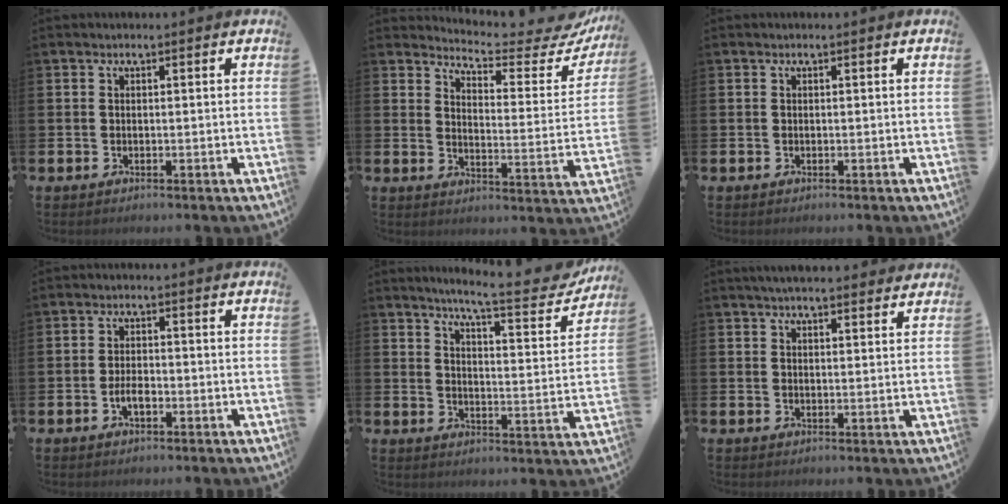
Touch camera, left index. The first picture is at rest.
{"total": 4.9, "force": [4.6, 0.8, 1.4], "torque": [-0.039, -0.046, 0.071]}
{"total": 0.0}
{"total": 2.4, "force": [-0.8, 1.2, 2.0], "torque": [-0.033, 0.003, -0.016]}
{"total": 7.3, "force": [6.6, 0.4, 2.9], "torque": [-0.062, -0.052, 0.106]}
{"total": 3.3, "force": [3.1, 0.4, 1.0], "torque": [-0.026, -0.009, 0.057]}